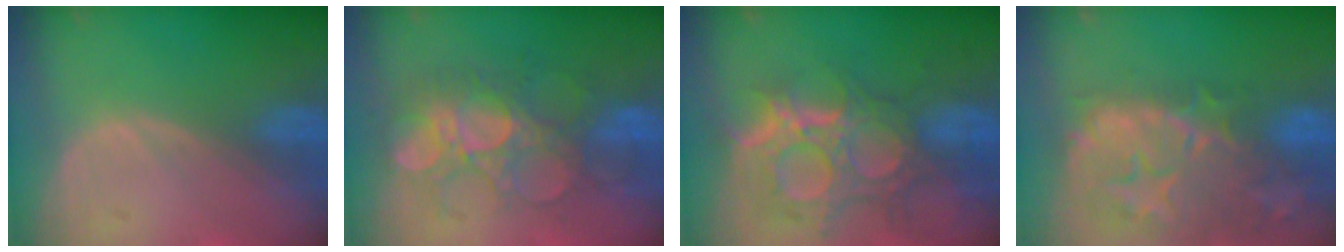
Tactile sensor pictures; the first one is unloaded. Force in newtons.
{"total": 9.1, "press": 8.9, "slide": 1.9}
{"total": 12.0, "press": 10.8, "slide": 5.3}
{"total": 14.4, "press": 11.8, "slide": 8.2}